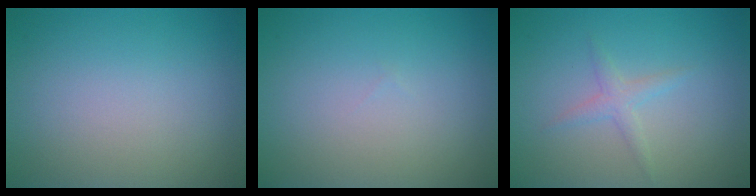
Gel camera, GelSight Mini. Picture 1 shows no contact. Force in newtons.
{"total": 0.0}
{"total": 1.4, "press": 1.4, "slide": 0.1}